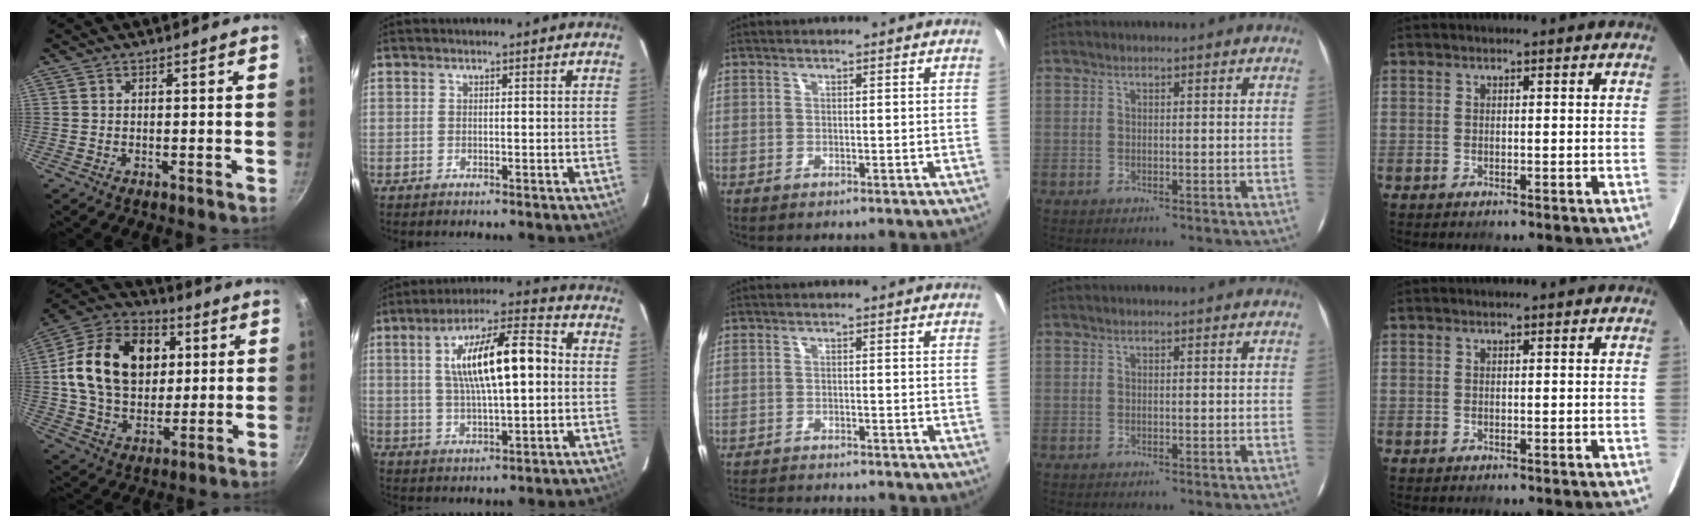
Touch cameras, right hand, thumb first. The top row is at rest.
{"thumb": {"total": 22.7, "force": [4.5, 16.4, 15.1], "torque": [-0.229, 0.014, 0.069]}, "index": {"total": 15.1, "force": [1.8, 4.3, 14.4], "torque": [-0.242, 0.024, 0.035]}, "middle": {"total": 9.3, "force": [-8.6, 1.4, 3.3], "torque": [-0.080, -0.011, -0.131]}}